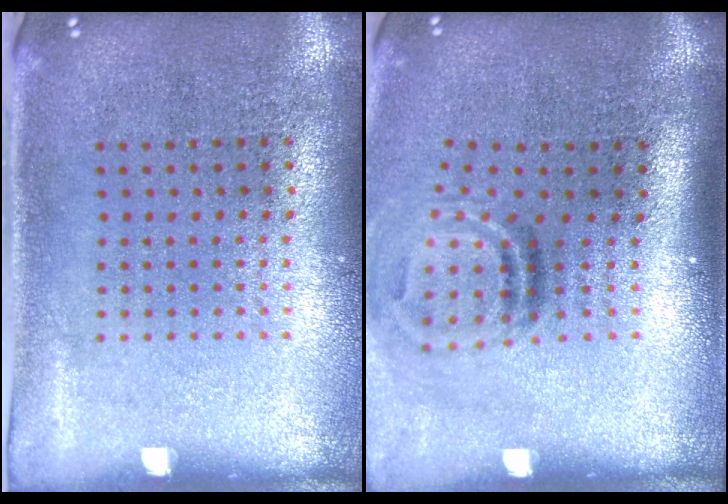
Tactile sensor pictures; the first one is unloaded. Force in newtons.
{"total": 2.0, "press": 1.1, "slide": 1.6}